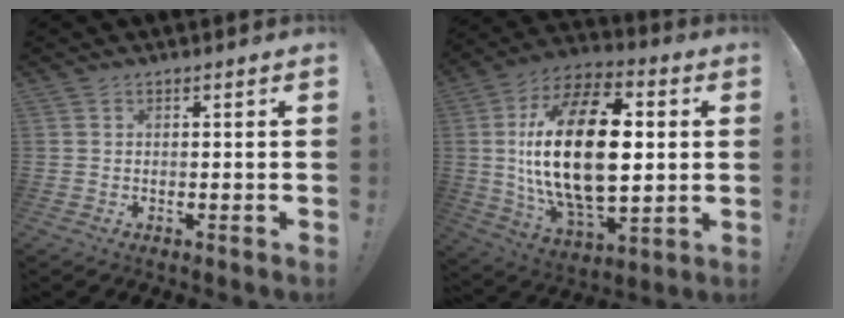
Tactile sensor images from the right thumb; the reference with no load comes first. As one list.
[{"total": 29.5, "force": [1.9, 15.7, 24.8], "torque": [-0.468, -0.006, 0.032]}]